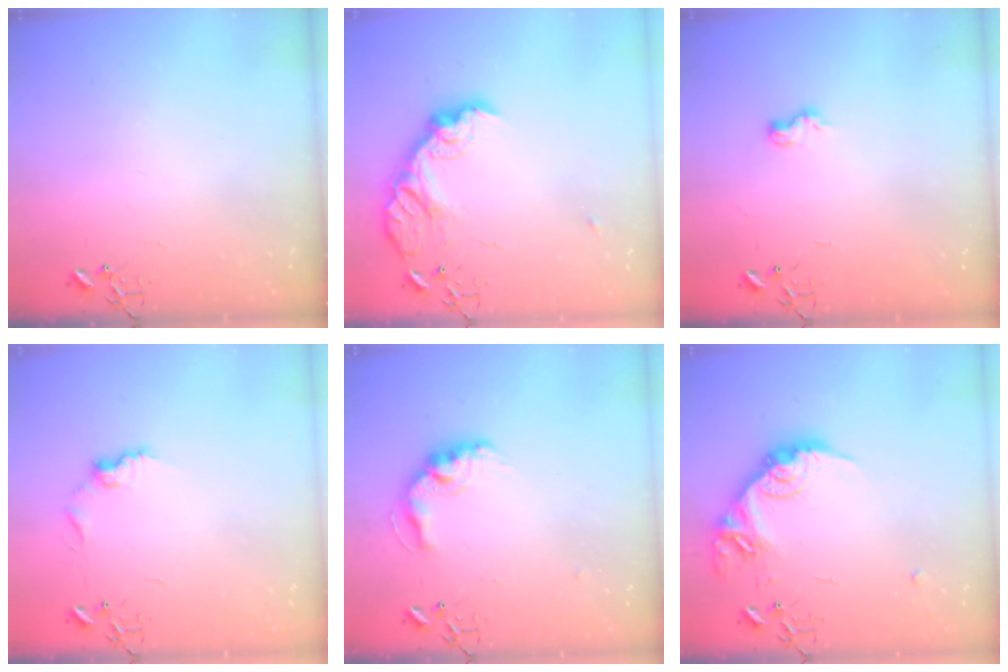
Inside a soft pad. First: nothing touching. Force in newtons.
{"total": 15.7, "press": 15.7, "slide": 1.0}
{"total": 6.4, "press": 6.4, "slide": 0.3}
{"total": 7.8, "press": 7.8, "slide": 0.4}
{"total": 13.8, "press": 13.8, "slide": 1.0}
{"total": 17.6, "press": 17.6, "slide": 0.8}